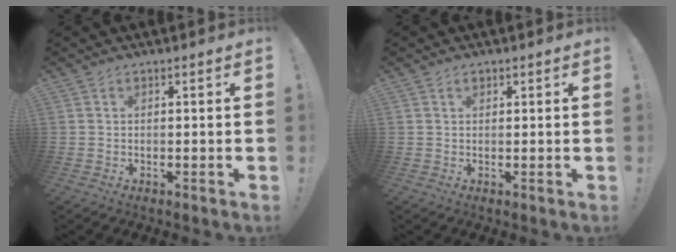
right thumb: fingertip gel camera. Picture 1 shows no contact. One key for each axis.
{"total": 0.9, "fx": 0.6, "fy": 0.6, "fz": 0.2, "tx": 0.000, "ty": -0.001, "tz": 0.011}